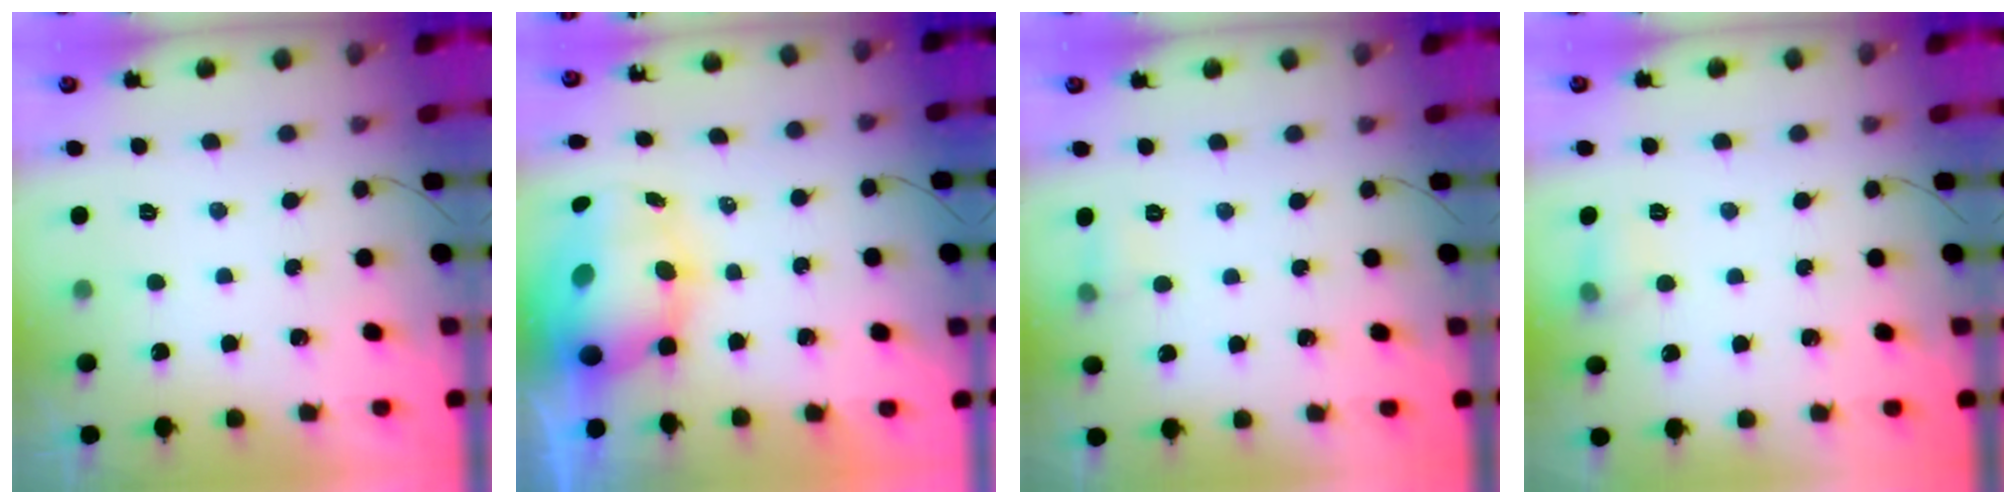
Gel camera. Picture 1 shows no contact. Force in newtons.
{"total": 13.5, "press": 13.1, "slide": 3.4}
{"total": 4.7, "press": 4.5, "slide": 1.5}
{"total": 5.9, "press": 5.7, "slide": 1.7}